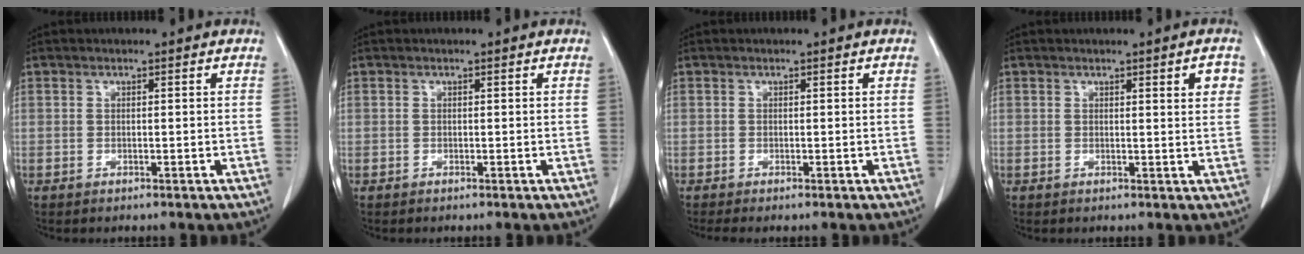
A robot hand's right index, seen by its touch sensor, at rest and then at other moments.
{"total": 0.0}
{"total": 0.7, "force": [-0.5, 0.0, 0.5], "torque": [-0.011, -0.004, -0.010]}
{"total": 2.2, "force": [0.9, 0.1, 2.0], "torque": [-0.024, -0.001, 0.011]}